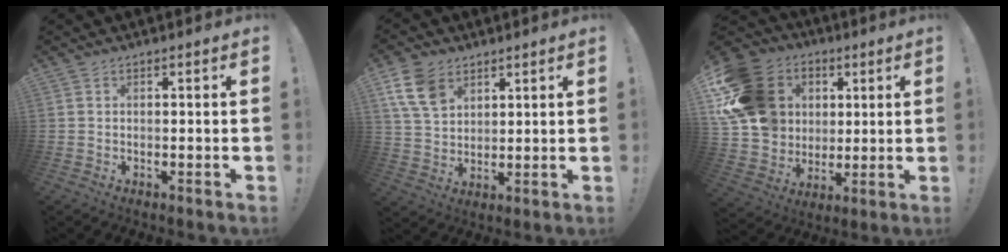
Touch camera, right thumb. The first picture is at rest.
{"total": 11.7, "force": [6.4, 7.8, 6.0], "torque": [-0.108, -0.025, 0.127]}
{"total": 20.7, "force": [5.4, 17.4, 9.8], "torque": [-0.172, -0.015, 0.134]}